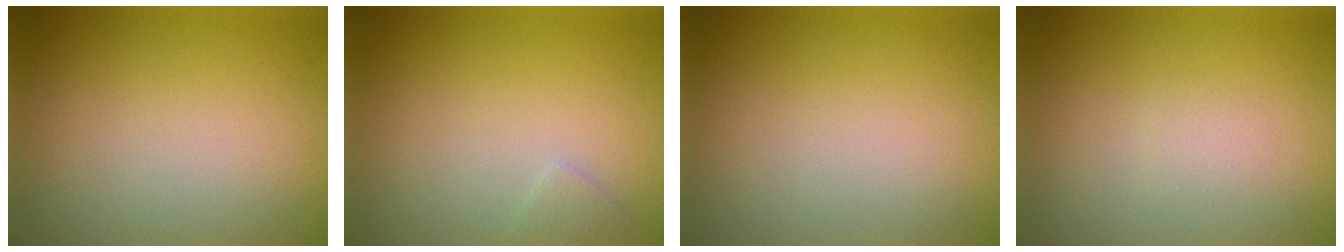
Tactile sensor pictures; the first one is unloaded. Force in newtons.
{"total": 0.8, "press": 0.7, "slide": 0.1}
{"total": 0.0}
{"total": 0.7, "press": 0.7, "slide": 0.0}